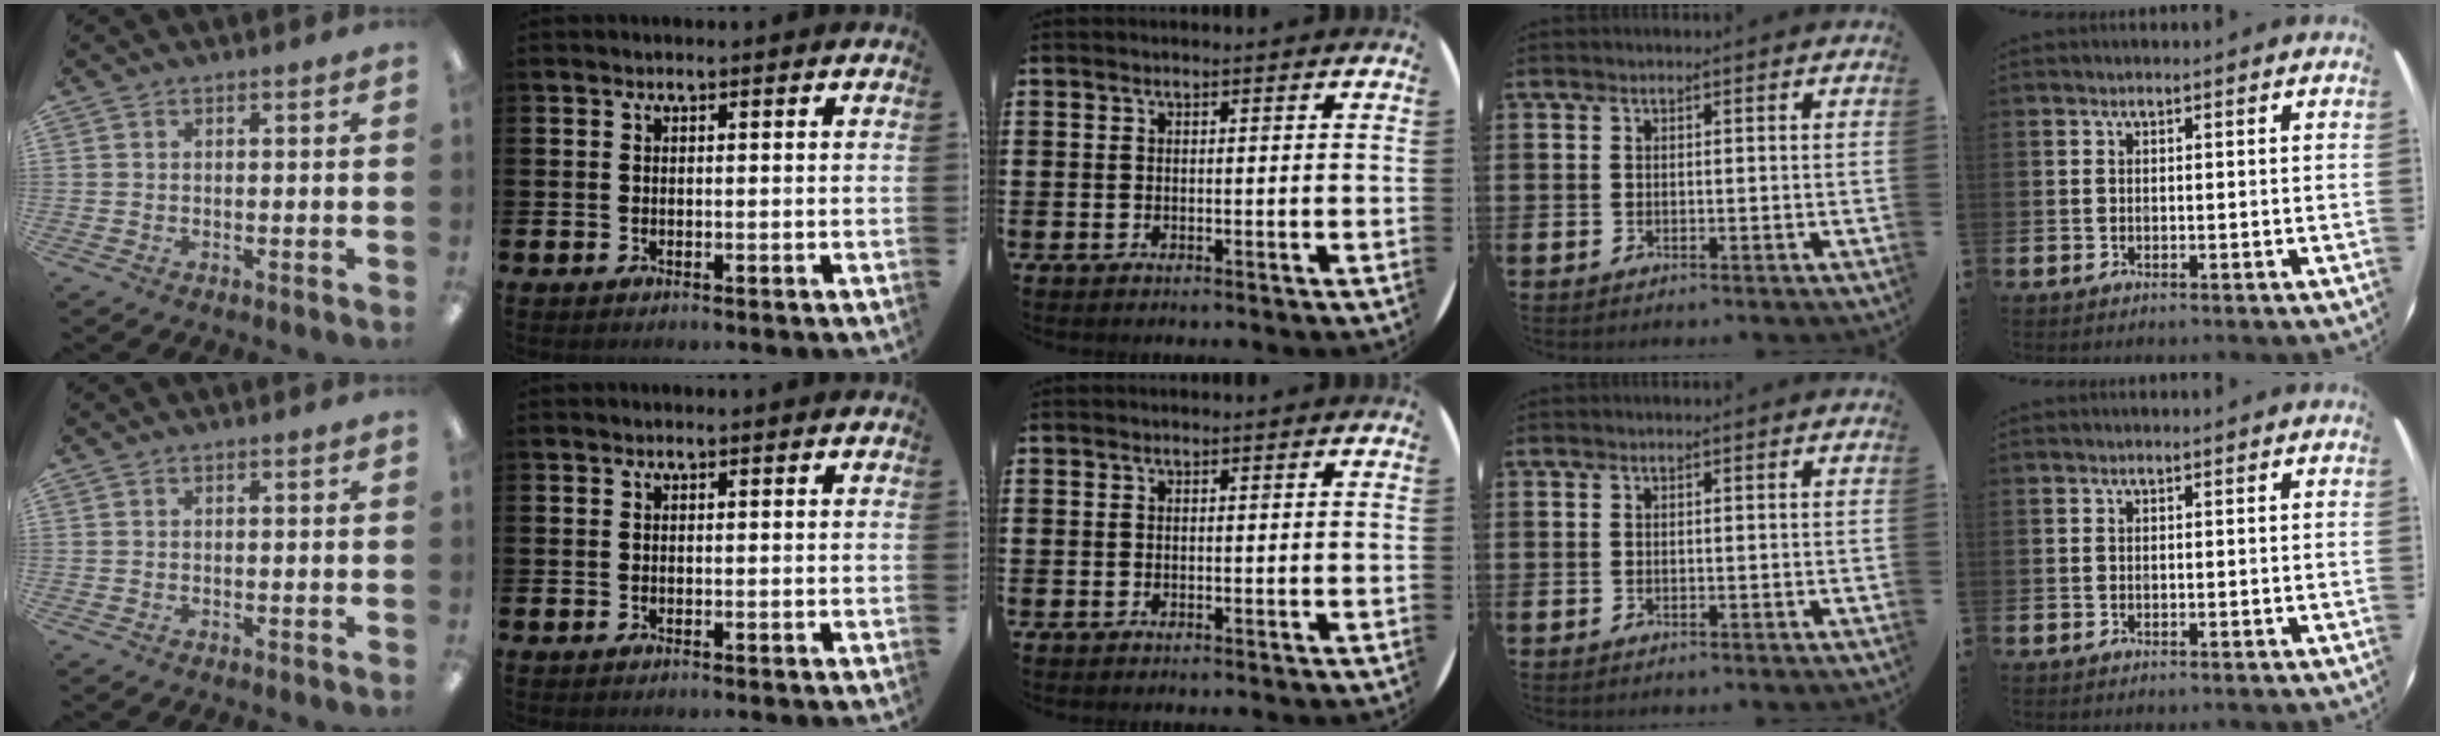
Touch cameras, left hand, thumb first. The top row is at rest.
{}